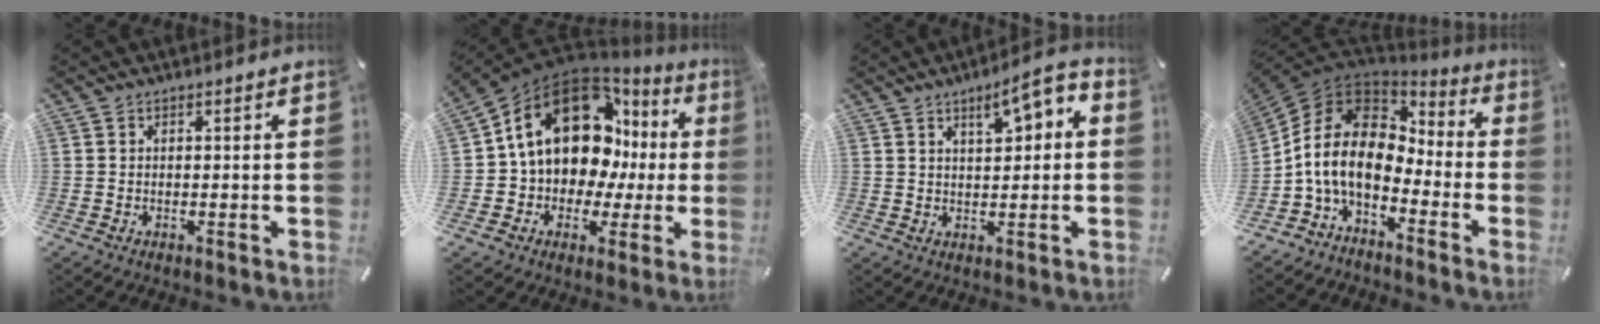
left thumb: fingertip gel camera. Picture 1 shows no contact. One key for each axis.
{"total": 18.2, "fx": 7.0, "fy": 12.5, "fz": 11.1, "tx": -0.184, "ty": -0.051, "tz": 0.122}
{"total": 6.9, "fx": 2.9, "fy": 3.0, "fz": 5.5, "tx": -0.069, "ty": -0.013, "tz": 0.041}
{"total": 13.1, "fx": -2.3, "fy": 8.9, "fz": 9.4, "tx": -0.219, "ty": 0.008, "tz": -0.053}